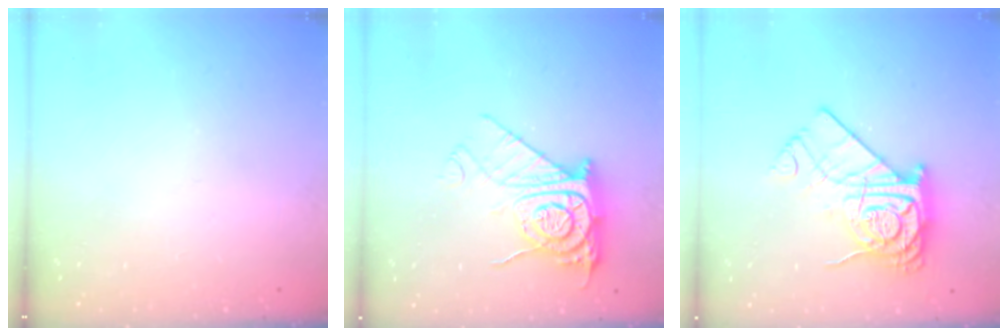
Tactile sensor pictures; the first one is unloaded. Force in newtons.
{"total": 12.3, "press": 12.3, "slide": 1.2}
{"total": 18.7, "press": 18.7, "slide": 1.0}